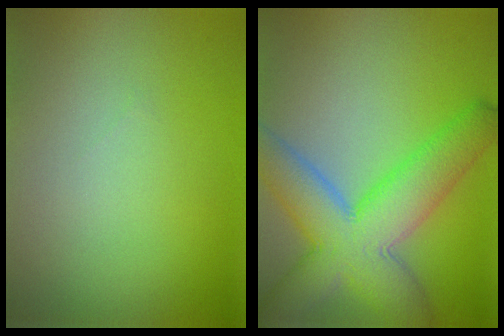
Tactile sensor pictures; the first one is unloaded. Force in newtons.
{"total": 9.4, "press": 9.4, "slide": 0.4}